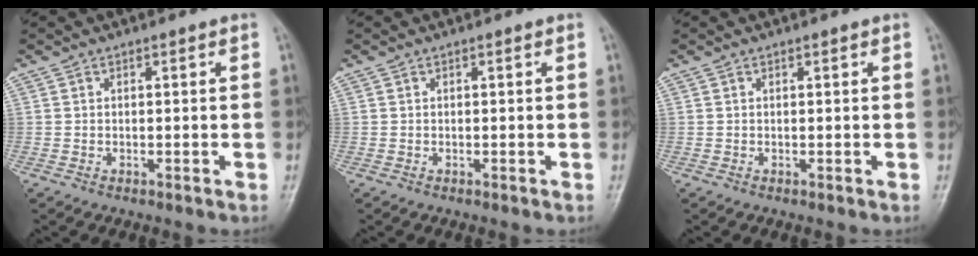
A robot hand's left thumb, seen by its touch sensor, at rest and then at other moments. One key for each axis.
{"total": 0.0}
{"total": 0.0}